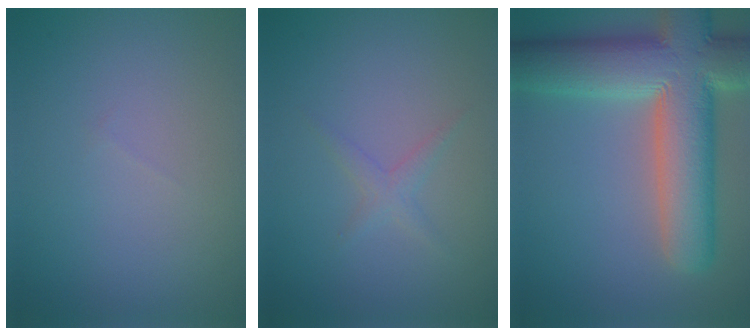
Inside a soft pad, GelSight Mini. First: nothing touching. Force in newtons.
{"total": 1.3, "press": 1.3, "slide": 0.1}
{"total": 12.6, "press": 12.6, "slide": 1.2}